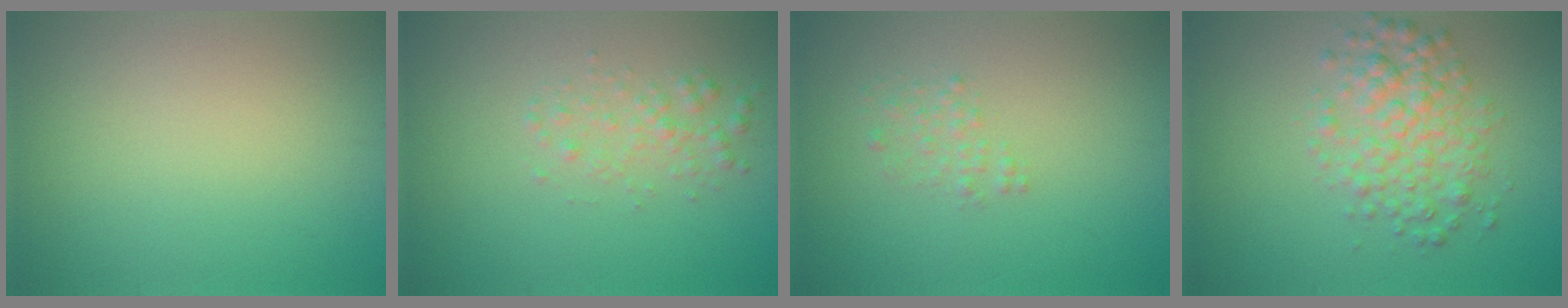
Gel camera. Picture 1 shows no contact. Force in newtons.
{"total": 1.7, "press": 1.7, "slide": 0.0}
{"total": 1.2, "press": 1.2, "slide": 0.0}
{"total": 4.1, "press": 4.1, "slide": 0.1}